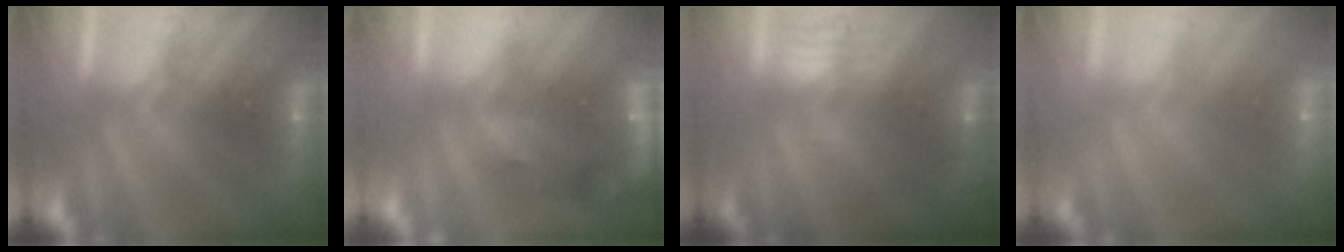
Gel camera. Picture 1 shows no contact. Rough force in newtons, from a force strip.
{"total": 10.4}
{"total": 2.6}
{"total": 1.8}